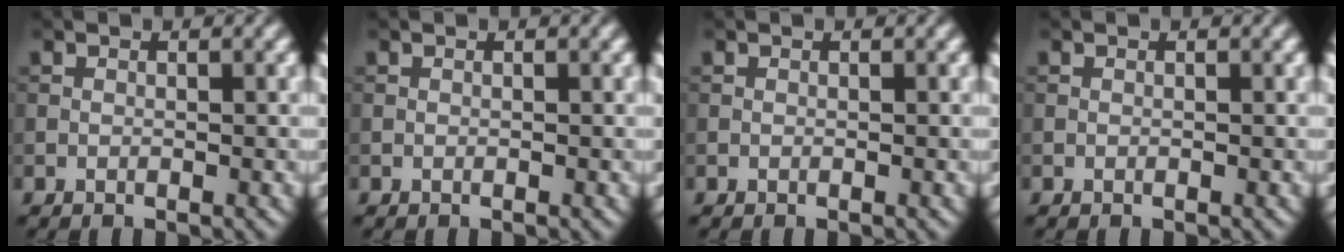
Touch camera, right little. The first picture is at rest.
{"total": 0.0}
{"total": 0.0}
{"total": 0.0}